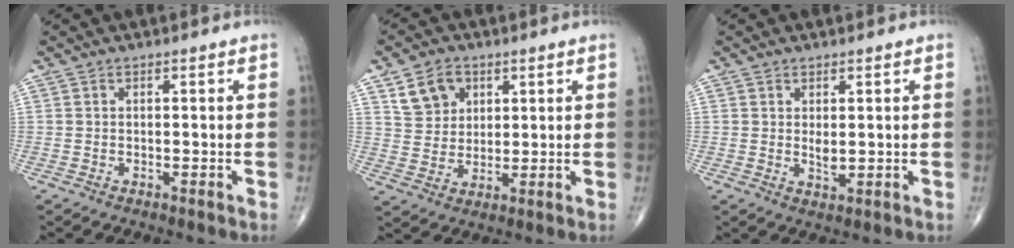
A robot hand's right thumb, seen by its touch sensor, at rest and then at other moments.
{"total": 7.7, "force": [3.6, 6.0, 3.2], "torque": [-0.031, -0.015, 0.069]}
{"total": 2.4, "force": [0.4, 1.2, 2.1], "torque": [-0.033, -0.009, 0.011]}